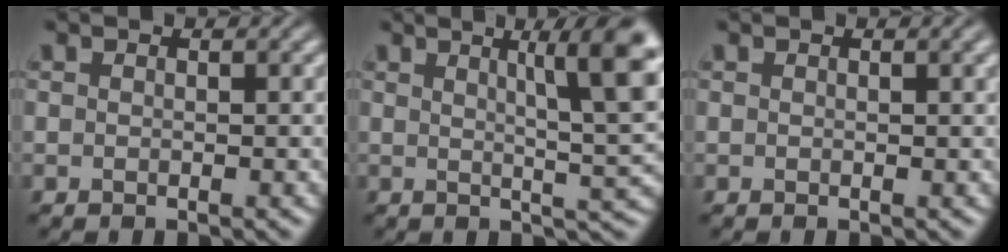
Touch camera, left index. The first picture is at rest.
{"total": 8.6, "force": [3.1, 1.8, 7.8], "torque": [-0.081, 0.014, 0.042]}
{"total": 1.4, "force": [0.7, 0.4, 1.1], "torque": [-0.010, 0.006, 0.009]}